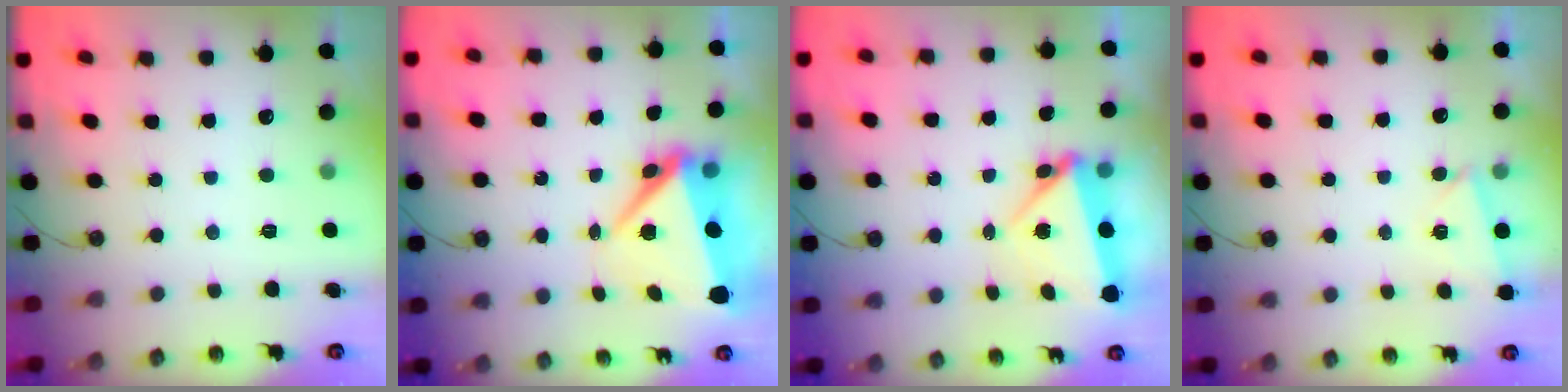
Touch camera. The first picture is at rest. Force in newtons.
{"total": 9.1, "press": 9.0, "slide": 1.3}
{"total": 10.2, "press": 5.7, "slide": 8.5}
{"total": 2.8, "press": 1.7, "slide": 2.2}